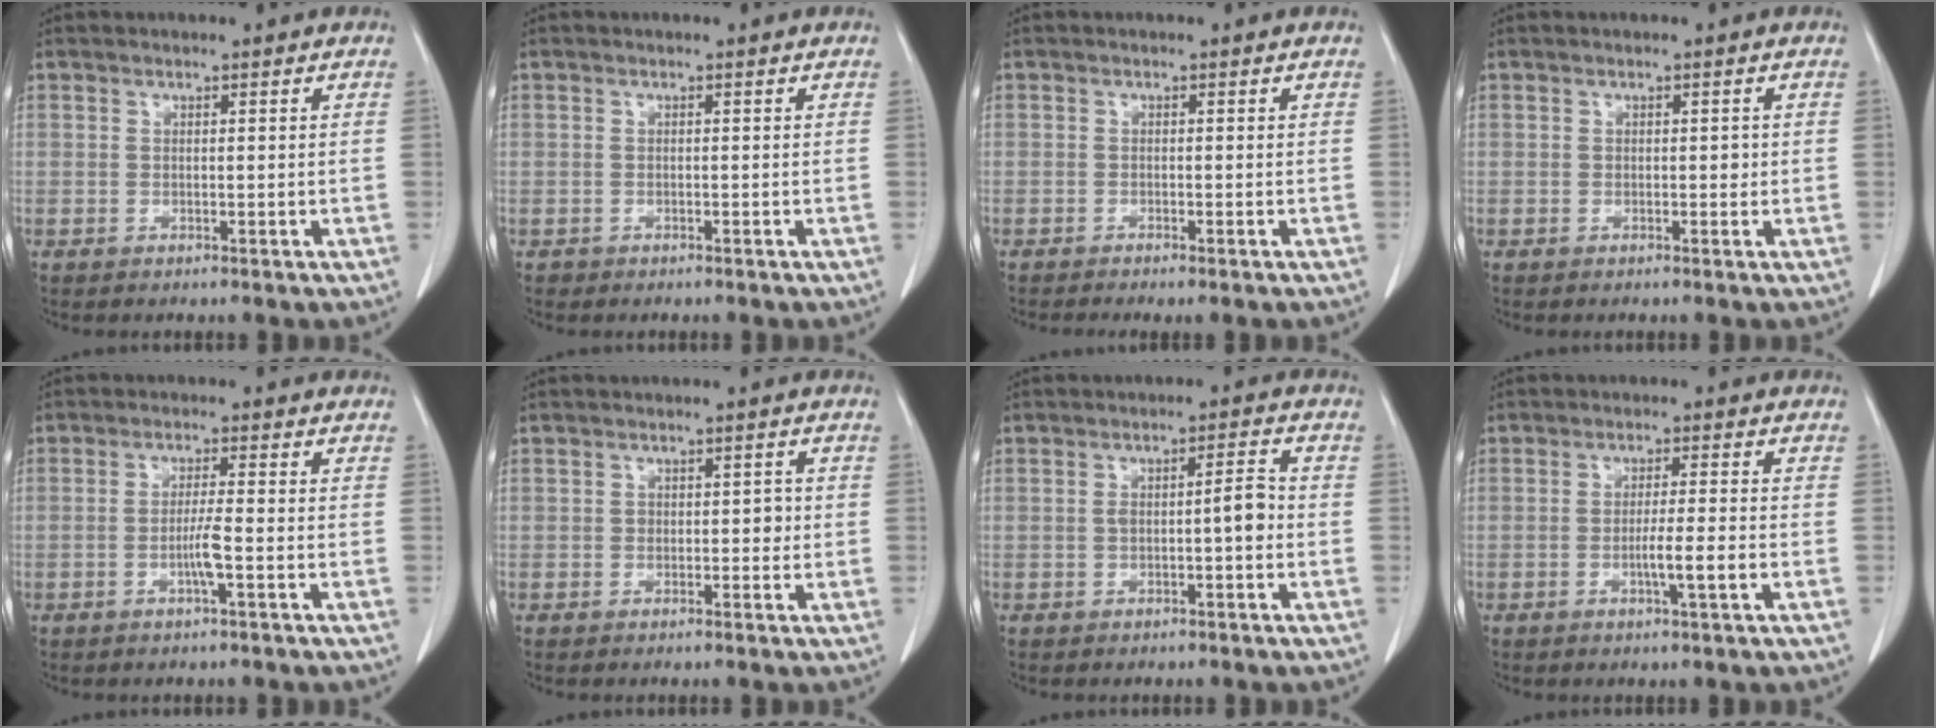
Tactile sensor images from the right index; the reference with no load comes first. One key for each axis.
{"total": 0.7, "fx": -0.5, "fy": 0.5, "fz": -0.1, "tx": -0.007, "ty": 0.003, "tz": -0.009}
{"total": 2.2, "fx": -1.8, "fy": 0.0, "fz": 1.2, "tx": -0.017, "ty": -0.004, "tz": -0.026}
{"total": 0.9, "fx": 0.0, "fy": 0.5, "fz": 0.7, "tx": -0.006, "ty": 0.002, "tz": 0.000}
{"total": 3.3, "fx": -1.2, "fy": -0.3, "fz": 3.1, "tx": -0.058, "ty": -0.004, "tz": -0.024}
{"total": 2.0, "fx": -0.2, "fy": 1.3, "fz": 1.5, "tx": -0.015, "ty": 0.008, "tz": -0.003}
{"total": 3.9, "fx": -0.7, "fy": 0.7, "fz": 3.8, "tx": -0.063, "ty": 0.014, "tz": -0.009}
{"total": 4.5, "fx": -1.5, "fy": -0.3, "fz": 4.2, "tx": -0.068, "ty": -0.005, "tz": -0.024}